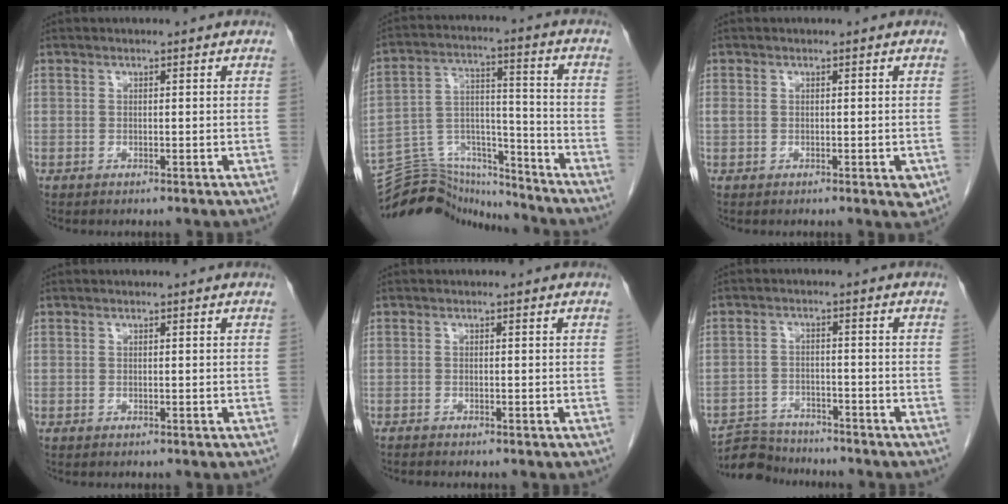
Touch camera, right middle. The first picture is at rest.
{"total": 15.5, "force": [-15.3, 2.0, 1.0], "torque": [-0.021, 0.045, -0.254]}
{"total": 2.7, "force": [-0.2, 1.5, 2.3], "torque": [-0.039, 0.008, 0.006]}
{"total": 0.0}
{"total": 0.8, "force": [-0.7, 0.0, 0.1], "torque": [-0.009, -0.002, -0.016]}
{"total": 6.3, "force": [-6.1, 1.5, -0.2], "torque": [0.003, -0.001, -0.108]}